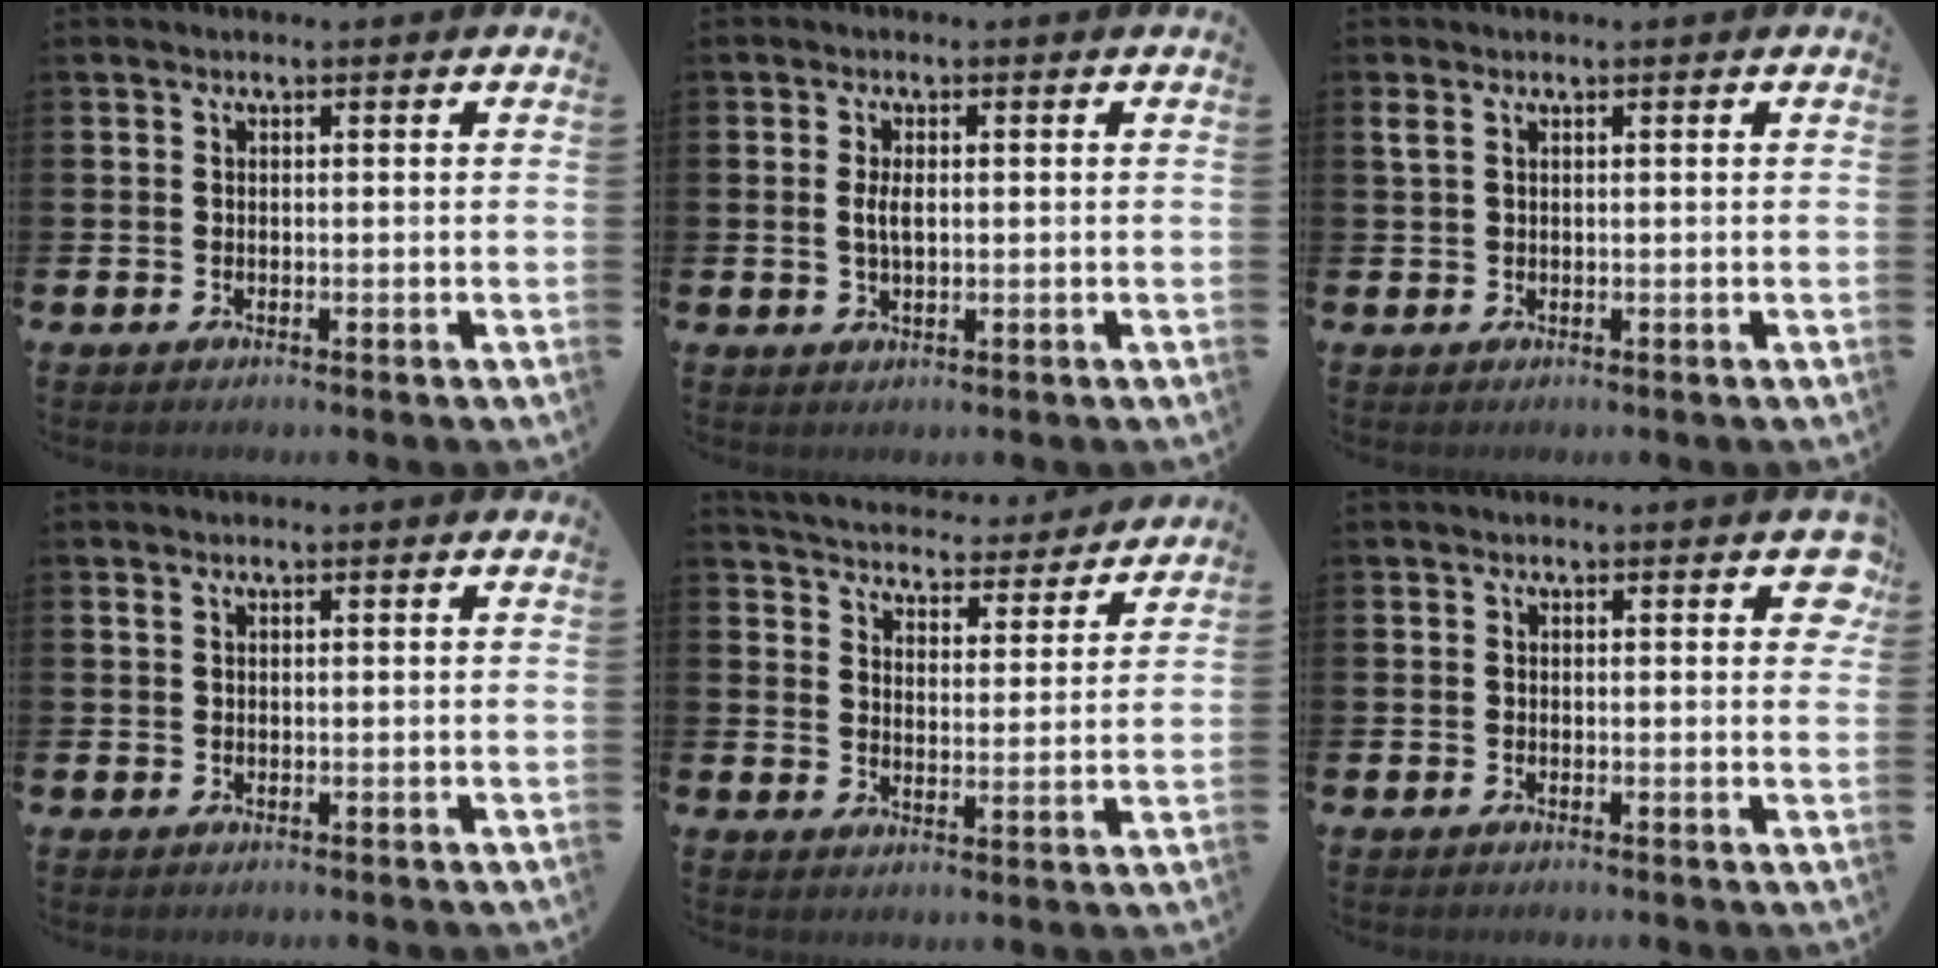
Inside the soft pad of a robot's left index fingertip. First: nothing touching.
{"total": 2.6, "force": [0.2, 1.2, 2.3], "torque": [-0.047, 0.005, 0.001]}
{"total": 1.3, "force": [0.8, 0.5, 0.8], "torque": [-0.017, 0.004, 0.013]}
{"total": 0.5, "force": [0.4, 0.2, 0.3], "torque": [-0.004, 0.003, 0.006]}
{"total": 4.9, "force": [4.8, 0.8, 0.2], "torque": [-0.026, -0.042, 0.079]}
{"total": 1.7, "force": [0.6, 0.8, 1.4], "torque": [-0.011, 0.002, 0.005]}